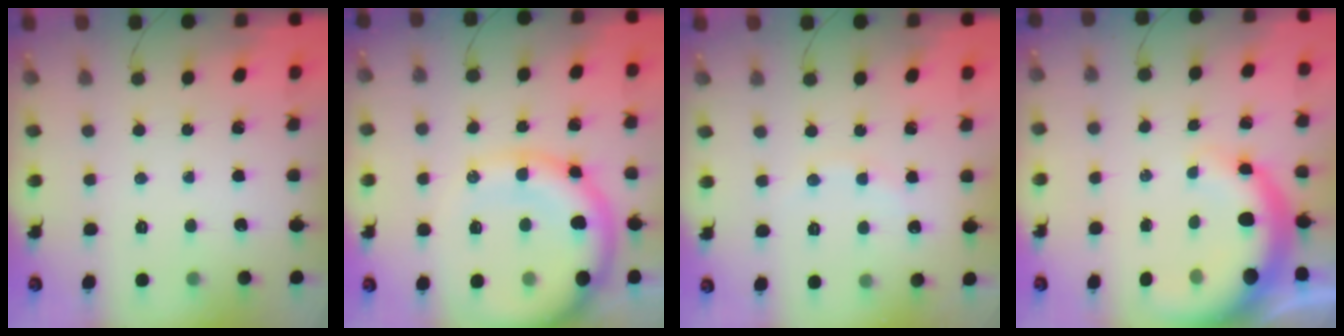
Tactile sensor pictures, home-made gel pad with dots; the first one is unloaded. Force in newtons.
{"total": 16.7, "press": 16.5, "slide": 2.7}
{"total": 5.4, "press": 5.3, "slide": 1.2}
{"total": 8.8, "press": 8.6, "slide": 2.1}